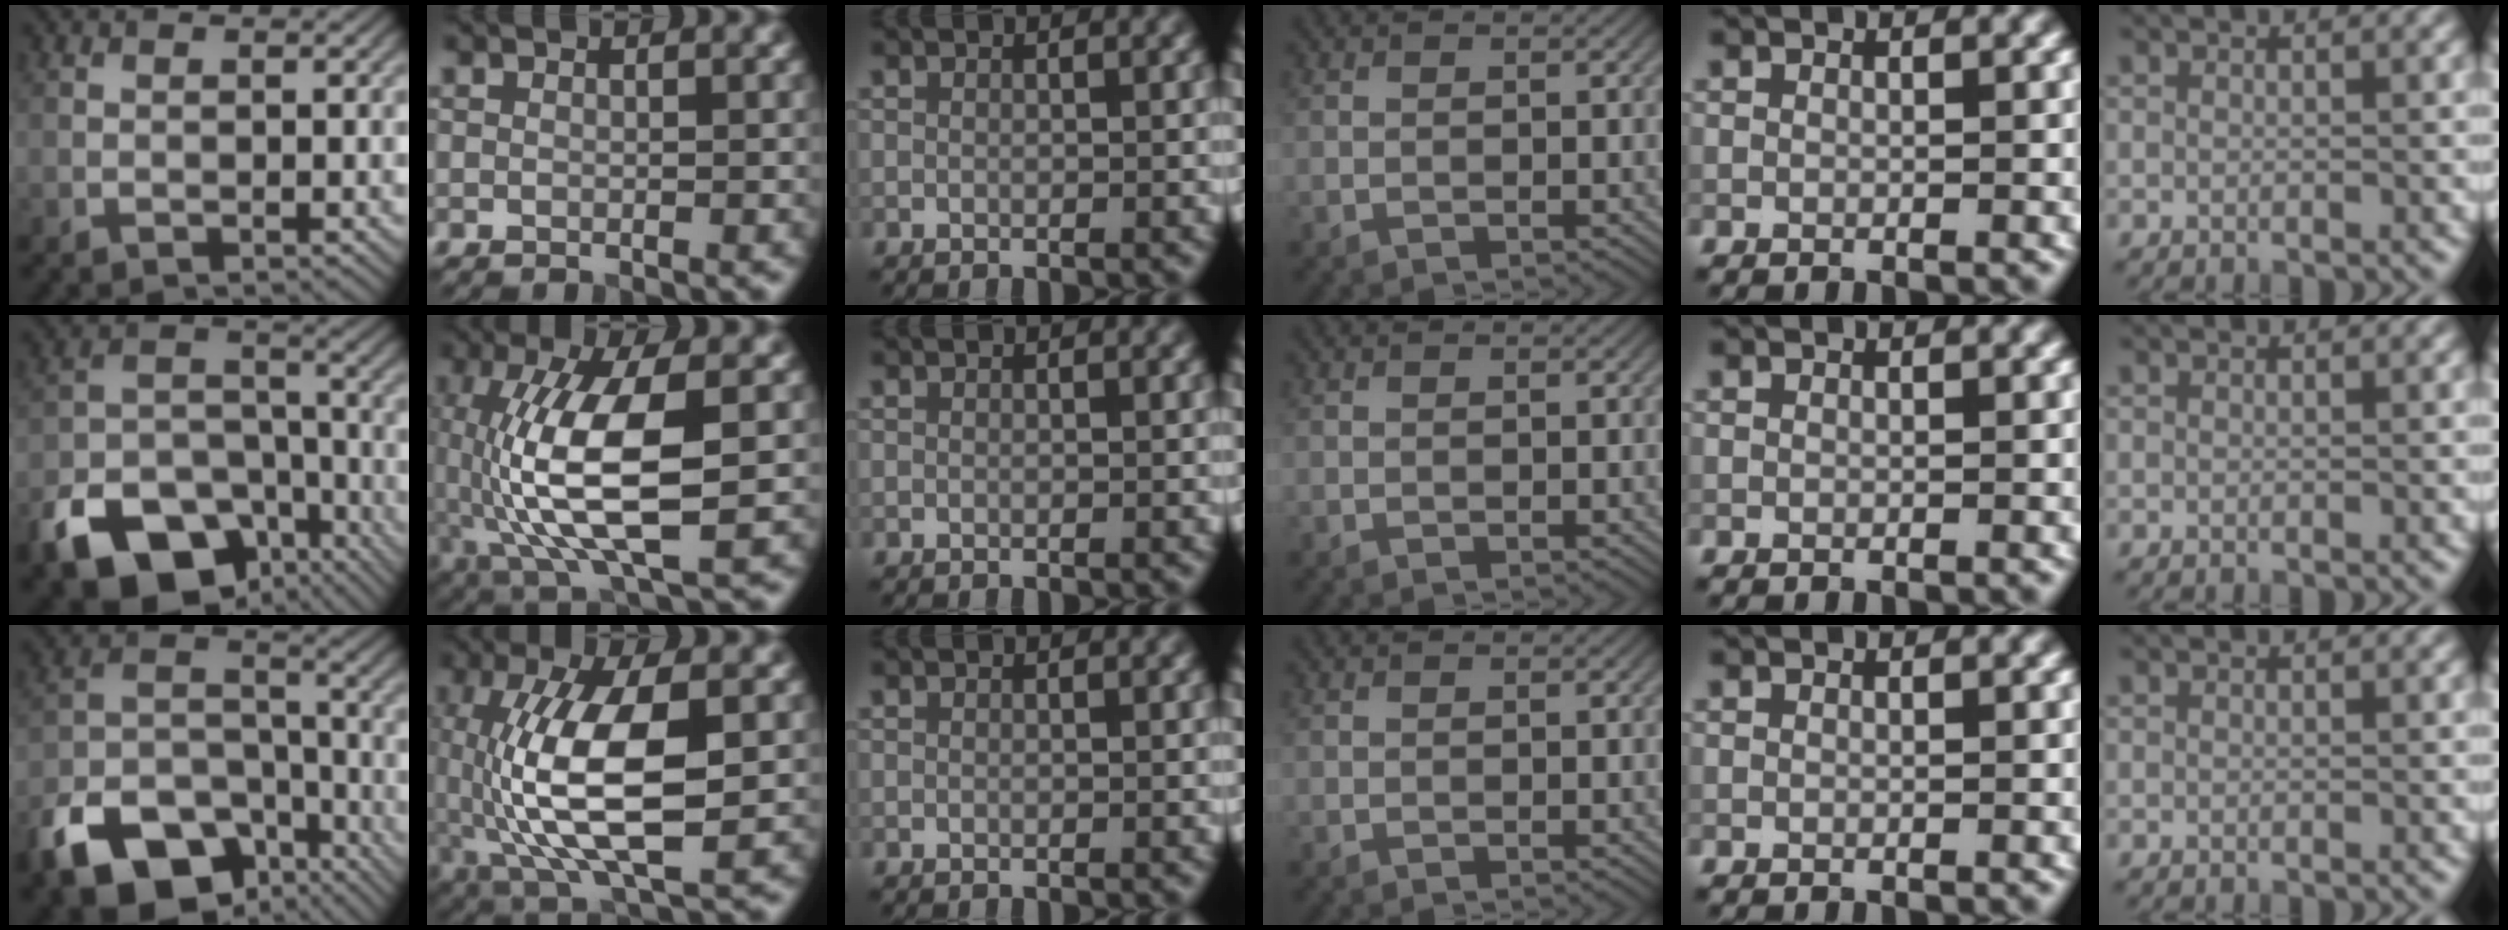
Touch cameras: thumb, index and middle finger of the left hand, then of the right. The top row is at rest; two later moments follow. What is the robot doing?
{"motion": "lift_and_place", "object": "coin"}